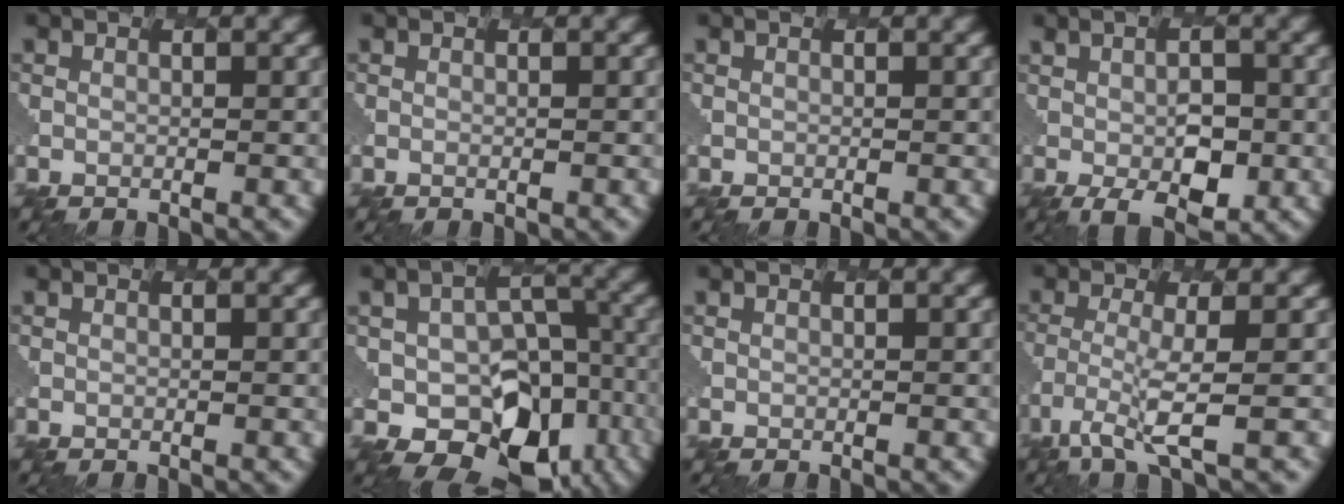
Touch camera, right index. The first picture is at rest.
{"total": 0.5, "force": [0.1, 0.3, 0.4], "torque": [0.005, 0.002, -0.006]}
{"total": 0.0}
{"total": 4.2, "force": [-0.9, 2.1, 3.5], "torque": [-0.075, -0.012, -0.007]}
{"total": 0.0}
{"total": 12.2, "force": [-4.1, 8.4, 7.8], "torque": [-0.118, -0.031, -0.046]}
{"total": 0.0}
{"total": 3.1, "force": [-1.8, -0.1, 2.5], "torque": [-0.066, -0.009, -0.044]}